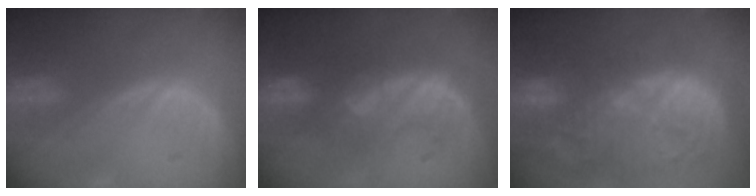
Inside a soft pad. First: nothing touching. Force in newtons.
{"total": 8.1, "press": 7.9, "slide": 1.8}
{"total": 15.0, "press": 13.0, "slide": 7.4}